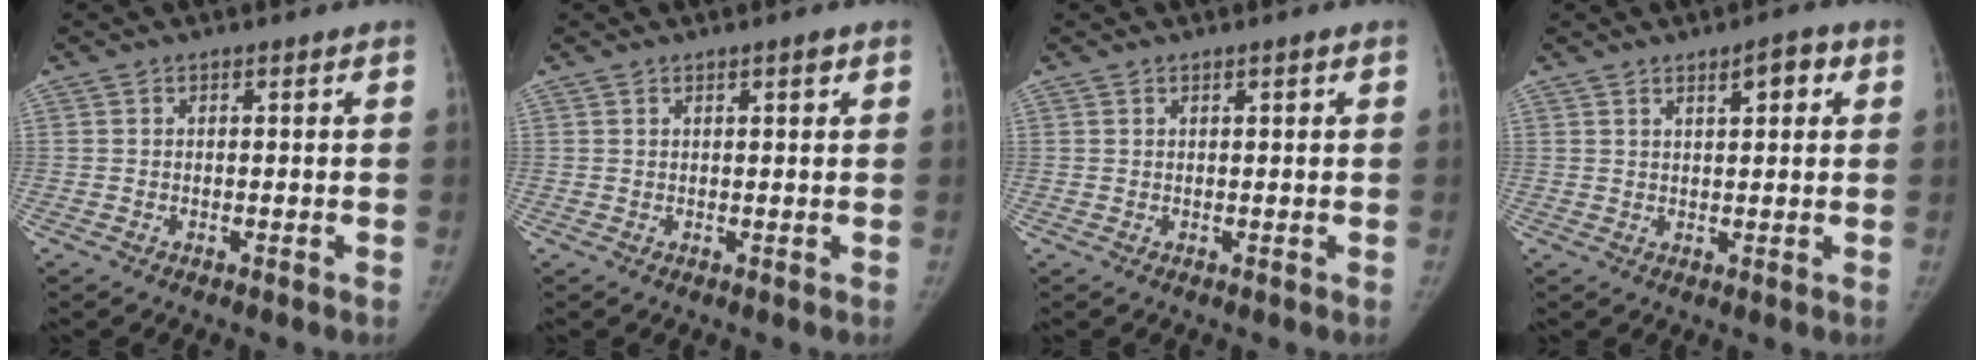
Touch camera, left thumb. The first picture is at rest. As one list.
[{"total": 1.3, "force": [0.8, 0.3, 1.0], "torque": [-0.014, -0.002, 0.011]}, {"total": 0.8, "force": [0.4, 0.1, 0.7], "torque": [-0.011, 0.001, 0.007]}, {"total": 4.2, "force": [2.0, 1.5, 3.4], "torque": [-0.038, -0.005, 0.027]}]